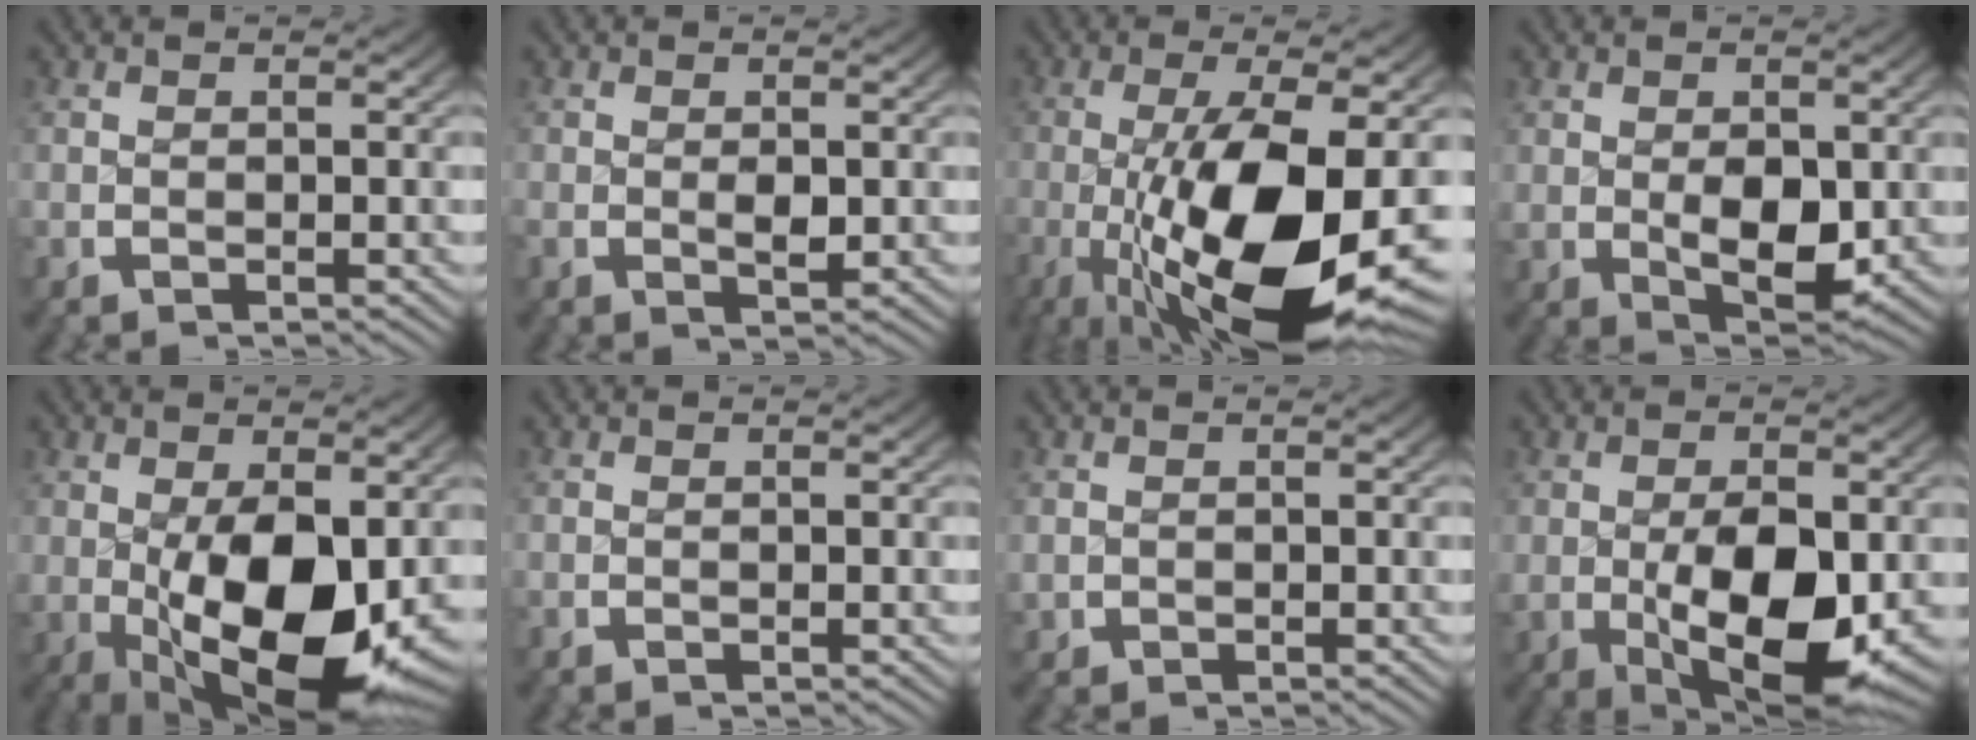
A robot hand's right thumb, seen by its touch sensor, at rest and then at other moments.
{"total": 1.8, "force": [0.1, 1.2, 1.4], "torque": [-0.026, -0.008, 0.005]}
{"total": 19.2, "force": [-3.6, 9.3, 16.5], "torque": [-0.304, -0.055, -0.021]}
{"total": 5.6, "force": [-0.1, 3.3, 4.5], "torque": [-0.085, -0.033, 0.014]}
{"total": 15.2, "force": [-1.7, 8.5, 12.5], "torque": [-0.222, -0.054, 0.005]}
{"total": 0.0}
{"total": 0.8, "force": [0.1, 0.8, 0.2], "torque": [-0.006, -0.005, 0.008]}
{"total": 10.8, "force": [-1.5, 5.7, 9.1], "torque": [-0.163, -0.040, -0.001]}